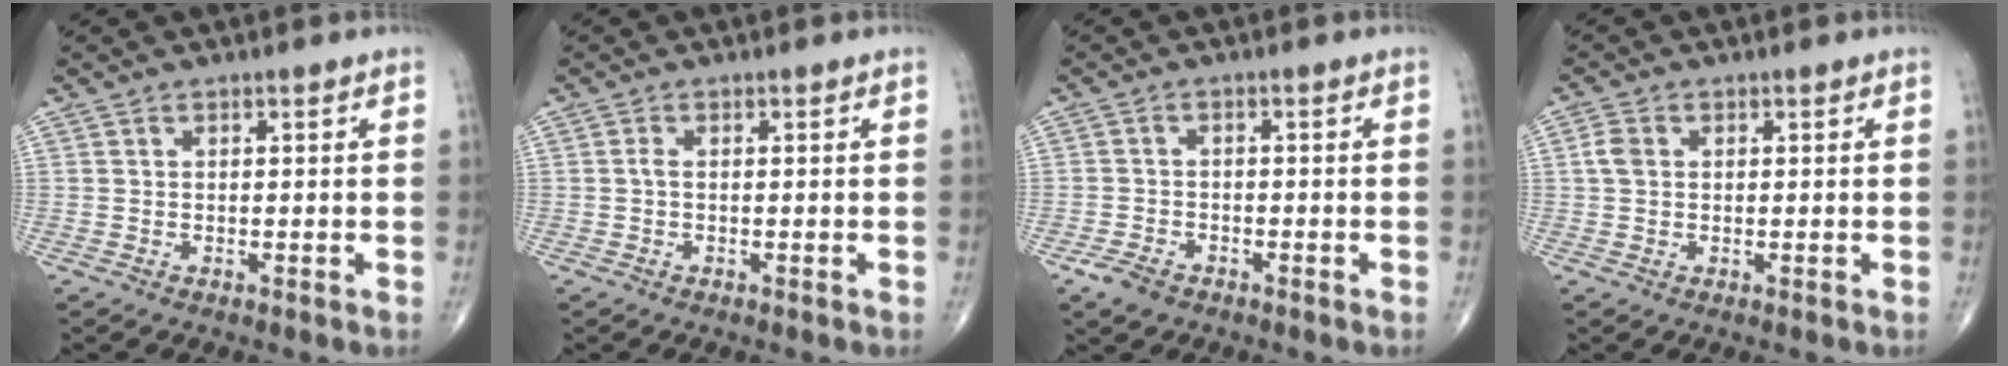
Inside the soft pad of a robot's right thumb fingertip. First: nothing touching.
{"total": 0.8, "force": [-0.1, 0.3, 0.7], "torque": [-0.016, 0.000, -0.005]}
{"total": 3.6, "force": [-2.4, 2.1, 1.8], "torque": [-0.038, 0.007, -0.041]}
{"total": 2.7, "force": [0.4, 2.0, 1.7], "torque": [-0.037, 0.007, 0.006]}